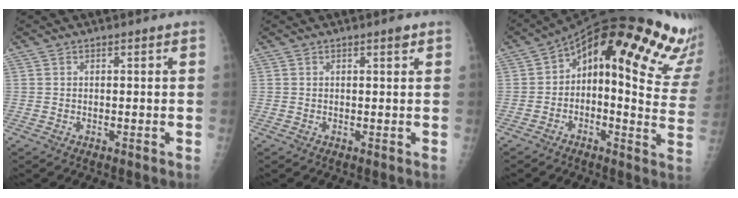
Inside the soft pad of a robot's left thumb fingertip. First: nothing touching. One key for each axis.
{"total": 1.0, "fx": 0.7, "fy": 0.2, "fz": 0.8, "tx": -0.011, "ty": -0.002, "tz": 0.009}
{"total": 25.6, "fx": 14.1, "fy": 8.9, "fz": 19.4, "tx": -0.214, "ty": -0.002, "tz": 0.165}